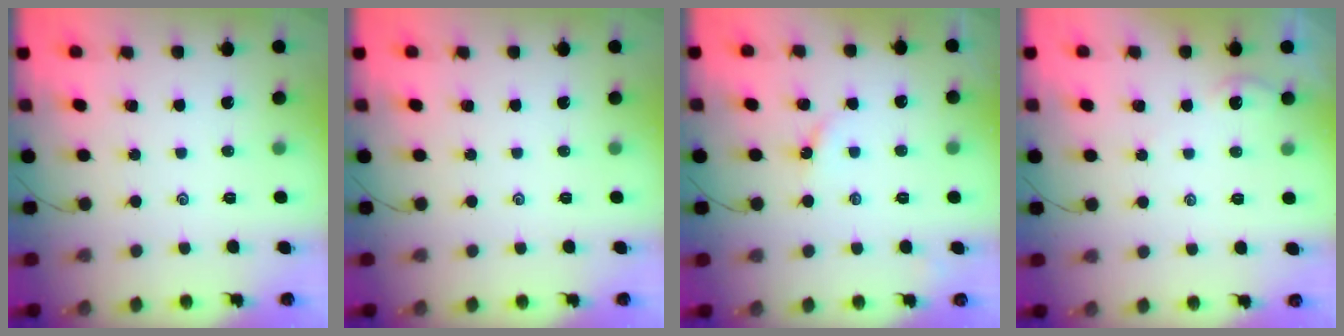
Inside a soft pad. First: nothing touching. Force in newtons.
{"total": 0.0}
{"total": 2.1, "press": 2.1, "slide": 0.3}
{"total": 1.0, "press": 1.0, "slide": 0.2}